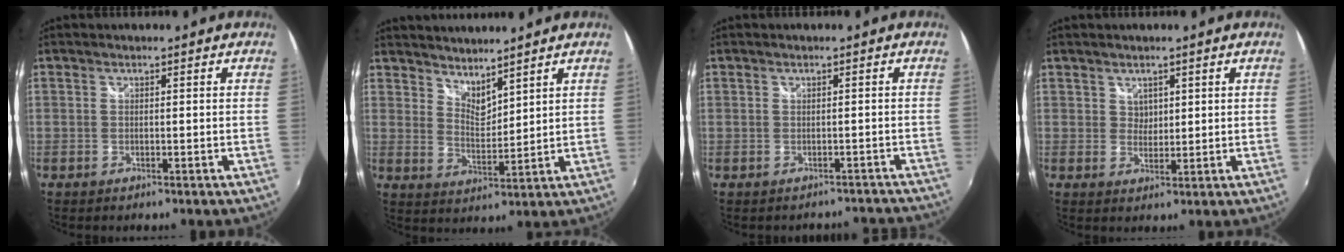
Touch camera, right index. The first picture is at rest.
{"total": 5.7, "force": [5.2, 1.5, 1.7], "torque": [-0.020, -0.005, 0.095]}
{"total": 5.2, "force": [-4.7, 2.2, 0.3], "torque": [0.012, 0.017, -0.045]}
{"total": 2.2, "force": [1.3, 1.7, 0.4], "torque": [0.000, 0.001, 0.024]}